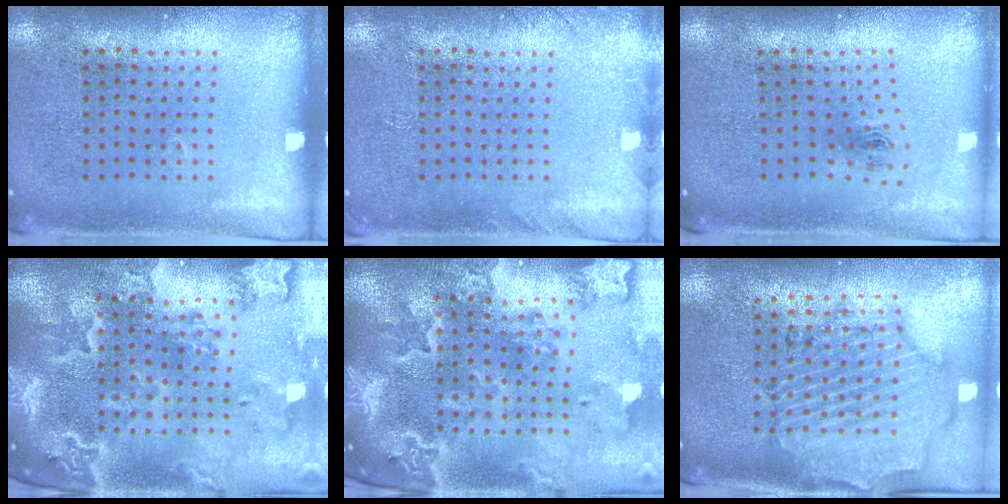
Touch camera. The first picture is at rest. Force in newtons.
{"total": 1.1, "press": 1.1, "slide": 0.1}
{"total": 1.0, "press": 0.4, "slide": 0.9}
{"total": 4.4, "press": 3.6, "slide": 2.5}
{"total": 4.5, "press": 3.7, "slide": 2.7}
{"total": 1.5, "press": 1.5, "slide": 0.3}